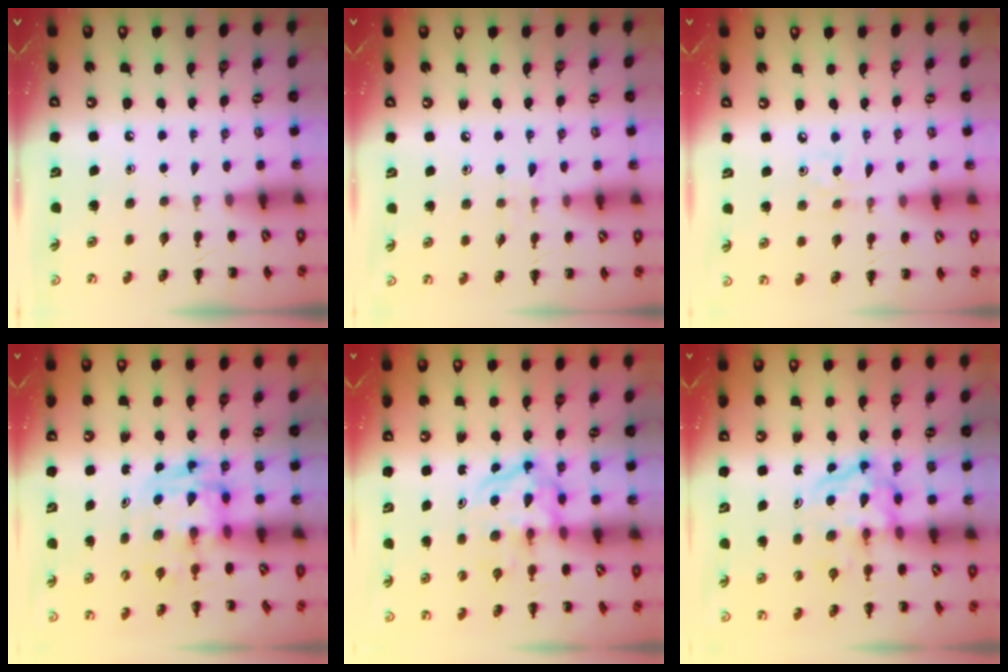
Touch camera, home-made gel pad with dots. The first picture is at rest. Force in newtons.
{"total": 4.6, "press": 4.2, "slide": 2.0}
{"total": 1.8, "press": 1.7, "slide": 0.6}
{"total": 3.5, "press": 3.4, "slide": 0.6}
{"total": 3.9, "press": 3.9, "slide": 0.4}
{"total": 3.8, "press": 3.8, "slide": 0.4}